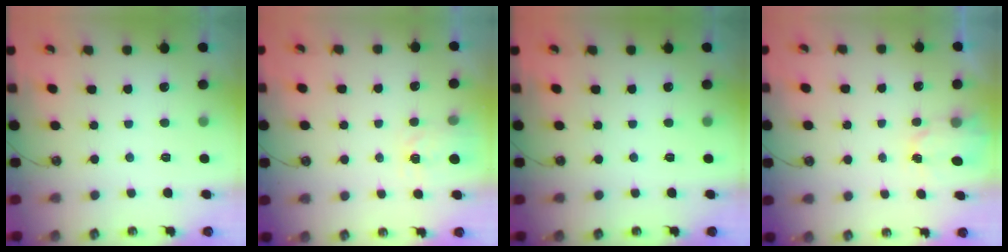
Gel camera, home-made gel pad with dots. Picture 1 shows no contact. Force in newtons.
{"total": 3.5, "press": 3.5, "slide": 0.4}
{"total": 0.0}
{"total": 2.3, "press": 2.3, "slide": 0.4}